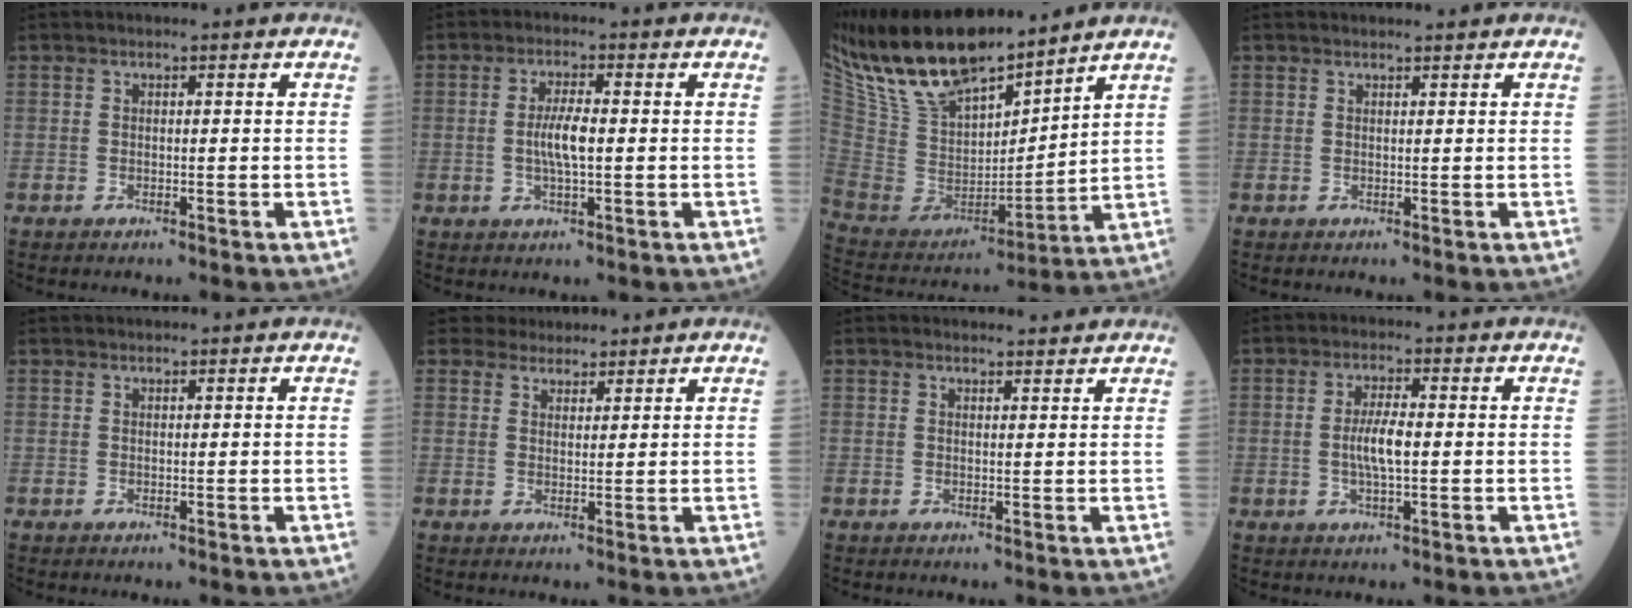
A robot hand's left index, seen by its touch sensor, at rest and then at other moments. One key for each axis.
{"total": 4.5, "fx": -0.3, "fy": 0.8, "fz": 4.4, "tx": -0.092, "ty": -0.002, "tz": -0.007}
{"total": 18.7, "fx": 15.9, "fy": 4.0, "fz": 8.9, "tx": -0.182, "ty": 0.003, "tz": 0.310}
{"total": 1.5, "fx": 1.5, "fy": 0.1, "fz": 0.2, "tx": -0.005, "ty": 0.006, "tz": 0.023}
{"total": 0.0}
{"total": 3.5, "fx": 3.1, "fy": 1.5, "fz": 0.0, "tx": 0.003, "ty": 0.013, "tz": 0.051}
{"total": 2.7, "fx": 2.6, "fy": 0.6, "fz": 0.2, "tx": -0.008, "ty": 0.003, "tz": 0.031}
{"total": 4.4, "fx": -0.3, "fy": 0.8, "fz": 4.3, "tx": -0.092, "ty": -0.002, "tz": -0.007}